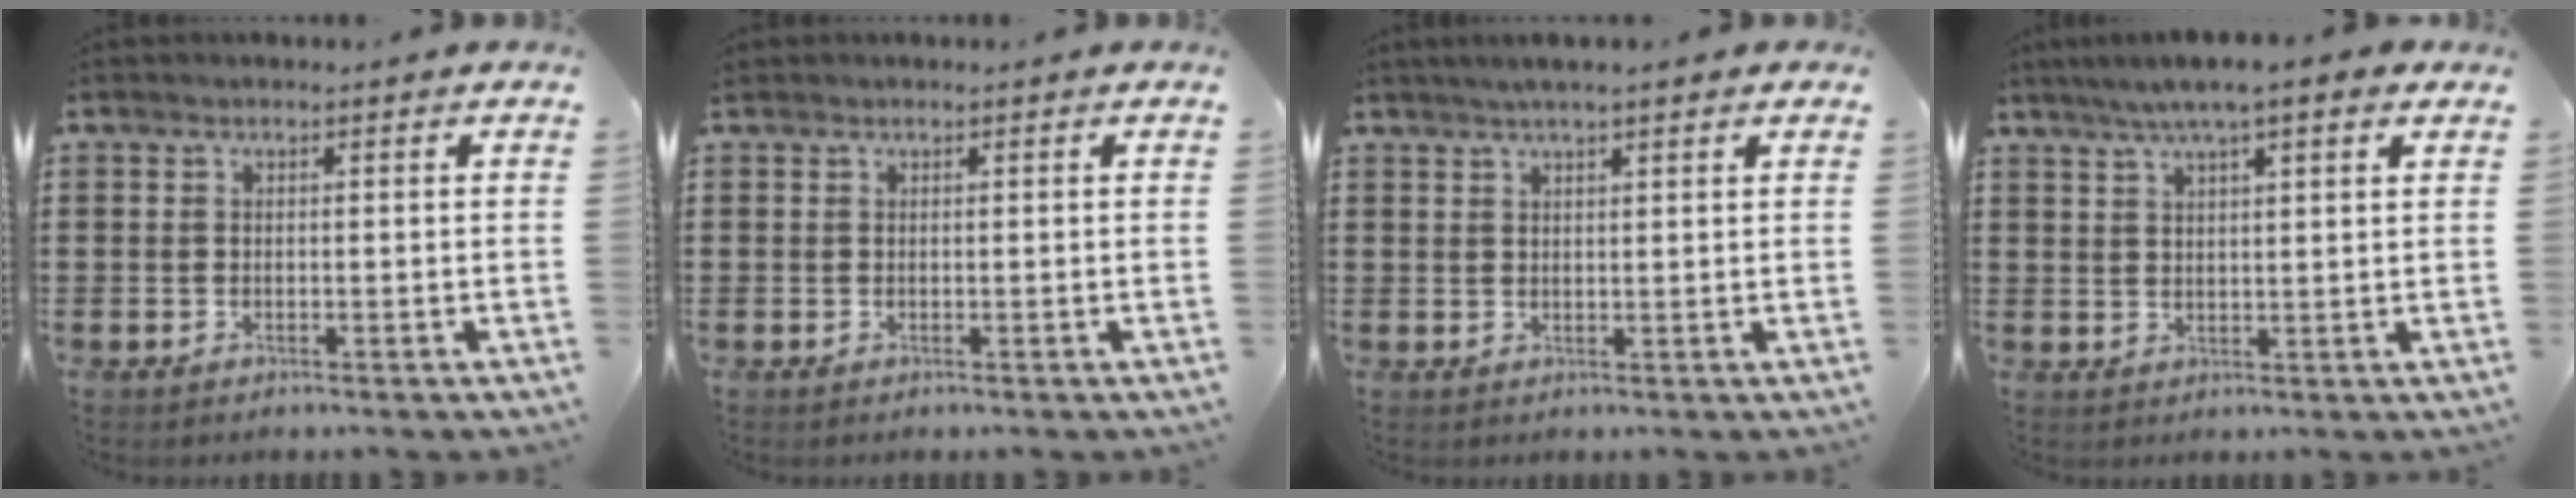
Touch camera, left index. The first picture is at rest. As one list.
[{"total": 0.0}, {"total": 2.6, "force": [2.0, 0.3, 1.6], "torque": [-0.034, 0.006, 0.036]}, {"total": 5.3, "force": [3.8, 0.6, 3.6], "torque": [-0.077, 0.000, 0.067]}]